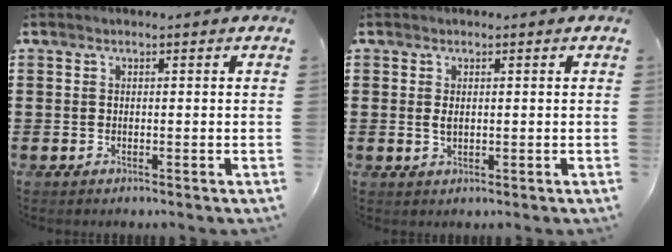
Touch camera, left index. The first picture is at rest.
{"total": 1.5, "force": [0.2, 0.8, 1.3], "torque": [-0.028, 0.004, 0.003]}